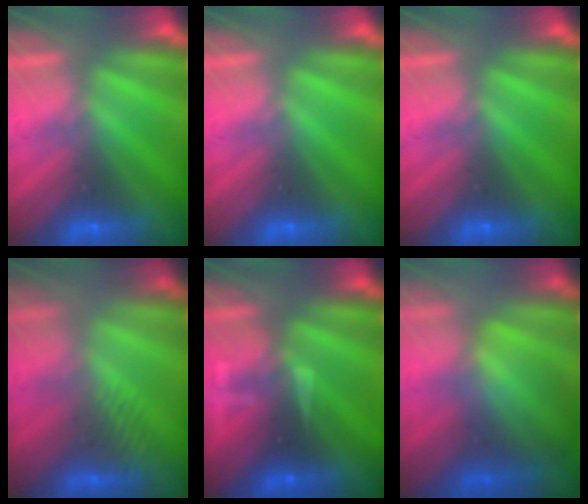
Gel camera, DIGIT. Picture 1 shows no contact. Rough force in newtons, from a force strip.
{"total": 0.0}
{"total": 0.0}
{"total": 2.4}
{"total": 3.2}
{"total": 3.8}